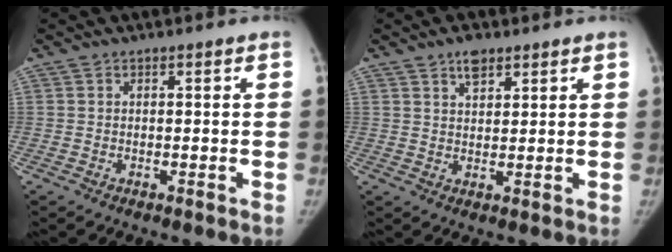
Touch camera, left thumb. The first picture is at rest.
{"total": 3.9, "force": [2.7, 1.9, 2.1], "torque": [-0.022, -0.015, 0.045]}